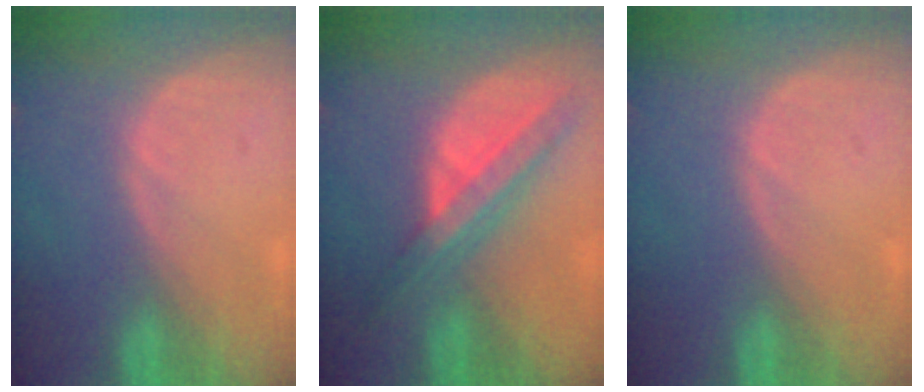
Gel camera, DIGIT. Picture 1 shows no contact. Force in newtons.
{"total": 8.3, "press": 7.1, "slide": 4.4}
{"total": 0.0}